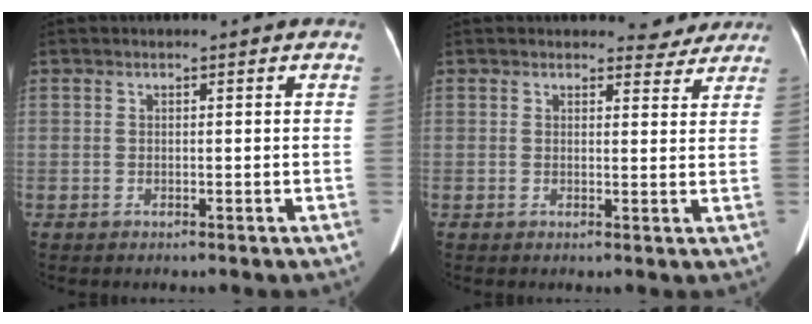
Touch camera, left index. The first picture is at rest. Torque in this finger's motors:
{"motor_torque": [-0.05, -0.22, -0.06, 0.01]}